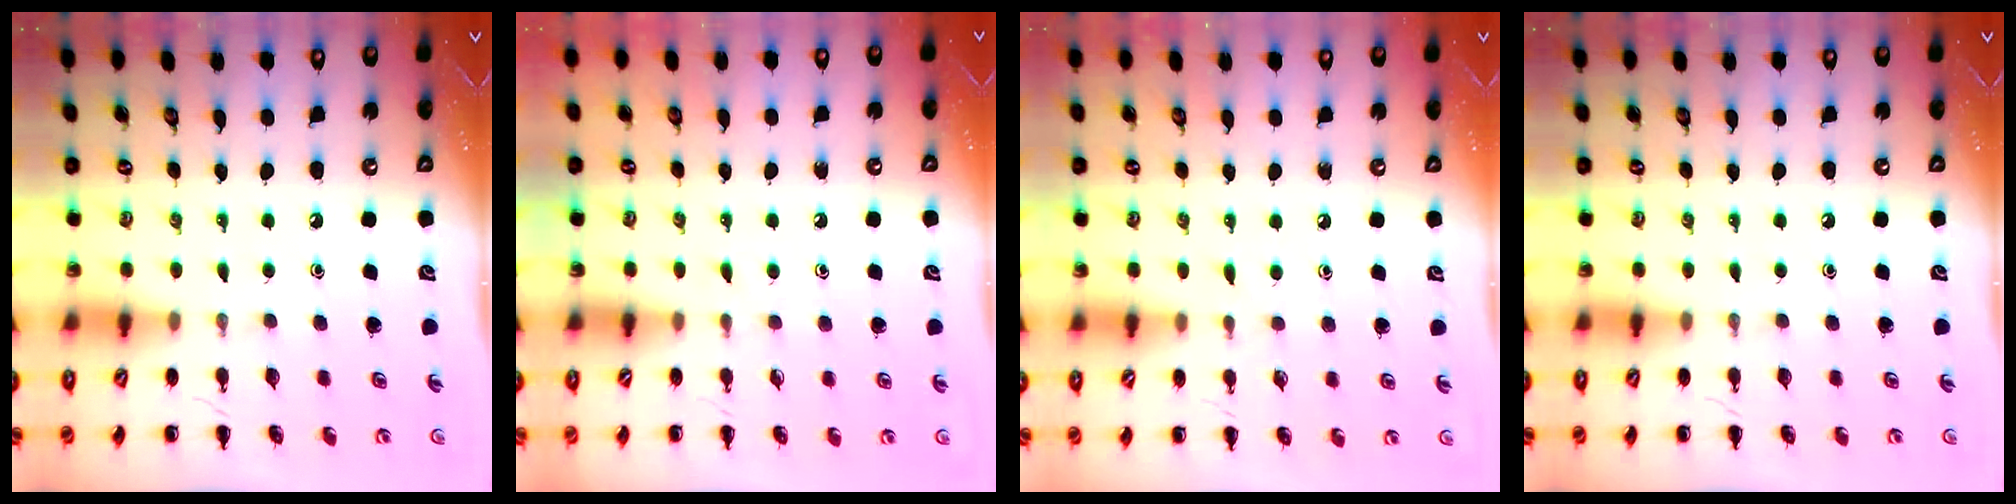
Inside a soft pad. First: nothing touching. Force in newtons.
{"total": 2.9, "press": 2.6, "slide": 1.4}
{"total": 2.8, "press": 2.4, "slide": 1.4}
{"total": 0.0}